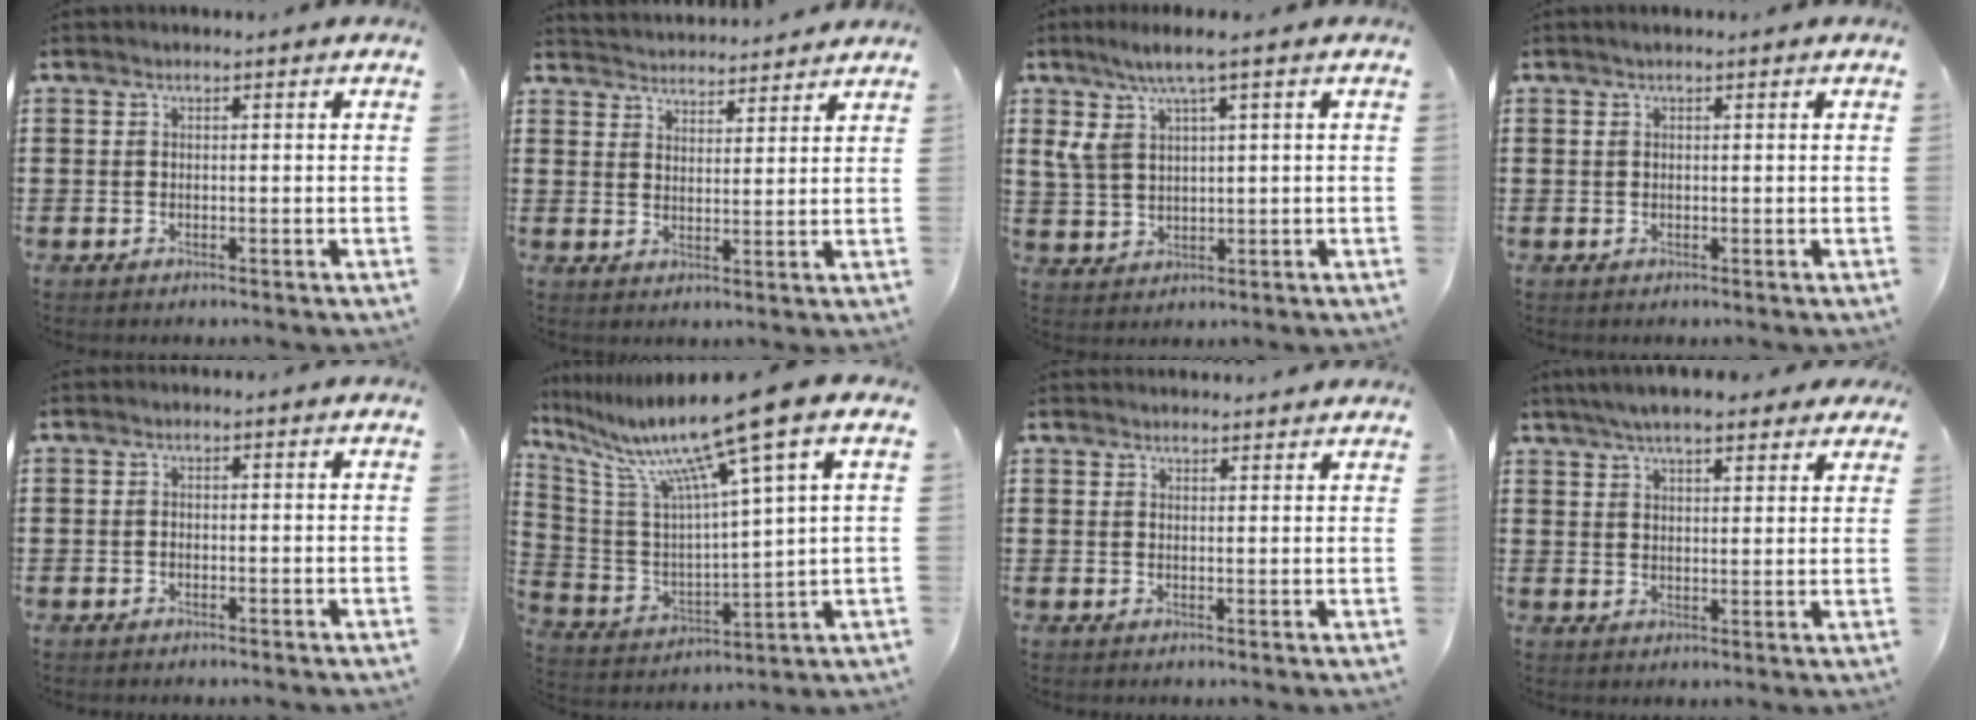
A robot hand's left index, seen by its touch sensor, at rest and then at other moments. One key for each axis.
{"total": 3.5, "fx": 3.5, "fy": 0.0, "fz": -0.6, "tx": -0.003, "ty": -0.019, "tz": 0.062}
{"total": 6.3, "fx": 3.3, "fy": 1.5, "fz": 5.1, "tx": -0.113, "ty": 0.003, "tz": 0.056}
{"total": 0.7, "fx": 0.4, "fy": 0.3, "fz": 0.5, "tx": -0.010, "ty": 0.004, "tz": 0.006}
{"total": 0.0}
{"total": 13.4, "fx": 9.5, "fy": -0.4, "fz": 9.5, "tx": -0.209, "ty": -0.059, "tz": 0.146}
{"total": 1.9, "fx": 1.9, "fy": 0.0, "fz": -0.1, "tx": -0.004, "ty": -0.001, "tz": 0.038}
{"total": 6.0, "fx": 5.3, "fy": 1.1, "fz": 2.6, "tx": -0.065, "ty": -0.005, "tz": 0.097}